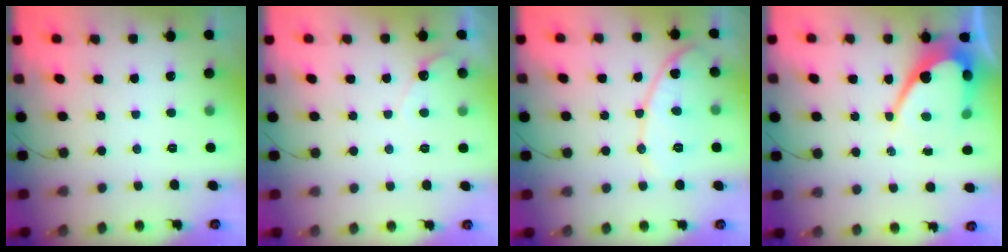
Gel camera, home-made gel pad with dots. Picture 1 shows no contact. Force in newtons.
{"total": 3.8, "press": 3.7, "slide": 0.3}
{"total": 11.0, "press": 11.0, "slide": 0.4}
{"total": 13.0, "press": 12.9, "slide": 1.0}